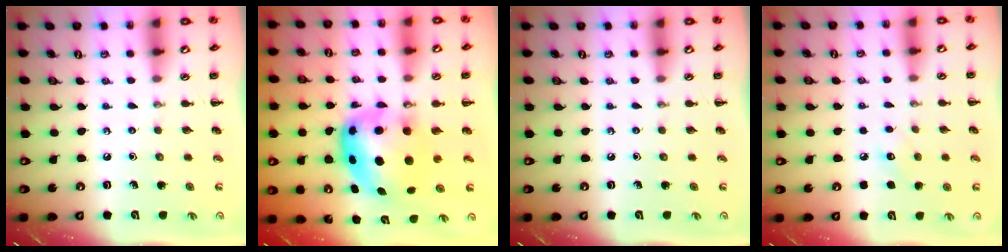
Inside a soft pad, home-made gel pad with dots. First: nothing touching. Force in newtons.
{"total": 8.9, "press": 8.6, "slide": 2.2}
{"total": 0.0}
{"total": 5.9, "press": 5.8, "slide": 1.2}